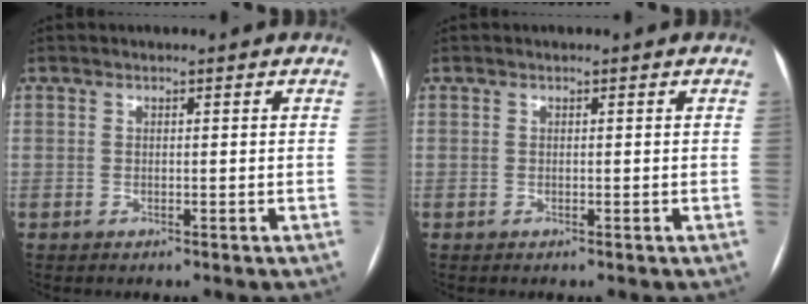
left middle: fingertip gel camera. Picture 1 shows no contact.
{"total": 0.0}